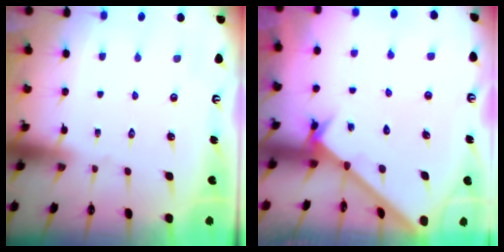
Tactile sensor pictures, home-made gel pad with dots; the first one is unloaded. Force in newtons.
{"total": 2.1, "press": 2.1, "slide": 0.2}